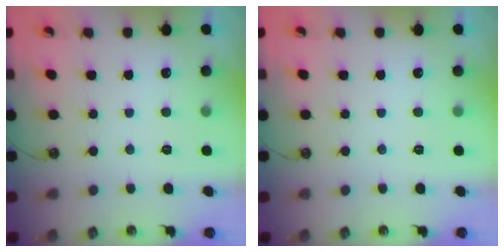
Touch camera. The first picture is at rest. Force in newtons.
{"total": 0.0}